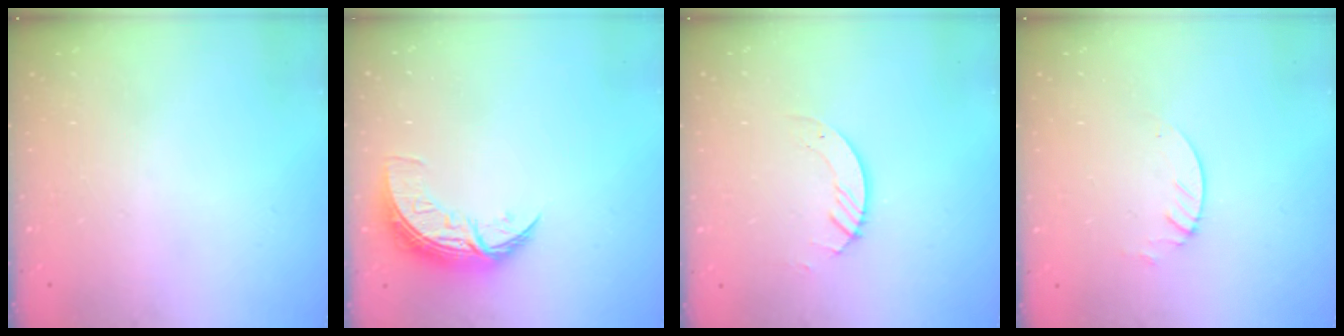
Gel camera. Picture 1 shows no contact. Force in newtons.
{"total": 9.0, "press": 9.0, "slide": 0.5}
{"total": 2.9, "press": 2.9, "slide": 0.3}
{"total": 2.1, "press": 2.1, "slide": 0.2}